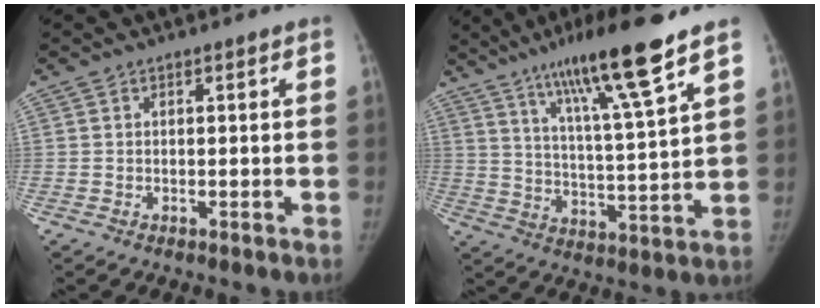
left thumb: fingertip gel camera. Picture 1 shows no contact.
{"total": 16.1, "force": [10.6, 1.1, 12.0], "torque": [-0.195, -0.048, 0.178]}